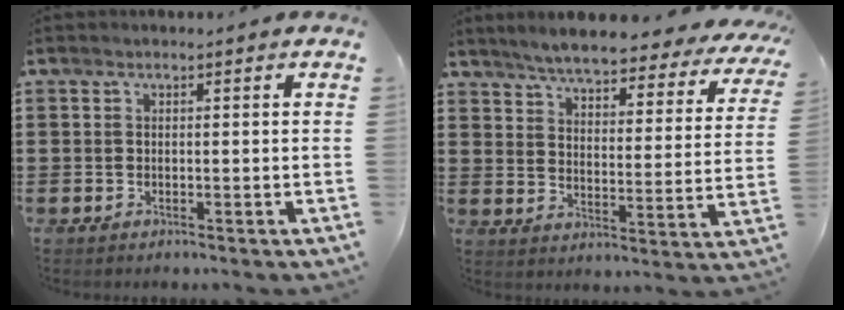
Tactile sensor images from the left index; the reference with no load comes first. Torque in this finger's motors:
{"motor_torque": [2.14, 0.00, 0.87, 0.09]}